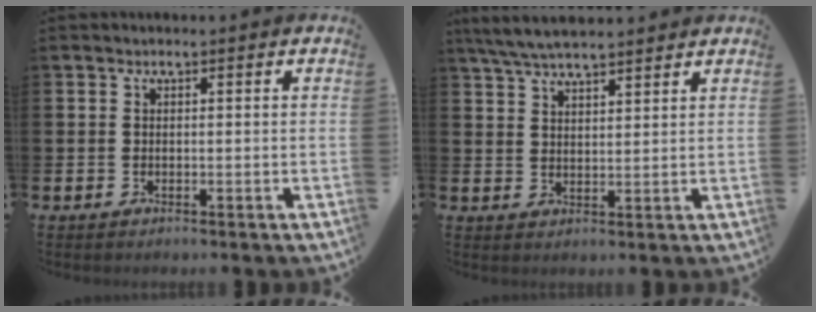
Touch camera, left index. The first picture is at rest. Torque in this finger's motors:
{"motor_torque": [1.03, -1.11, 0.71, 0.21]}